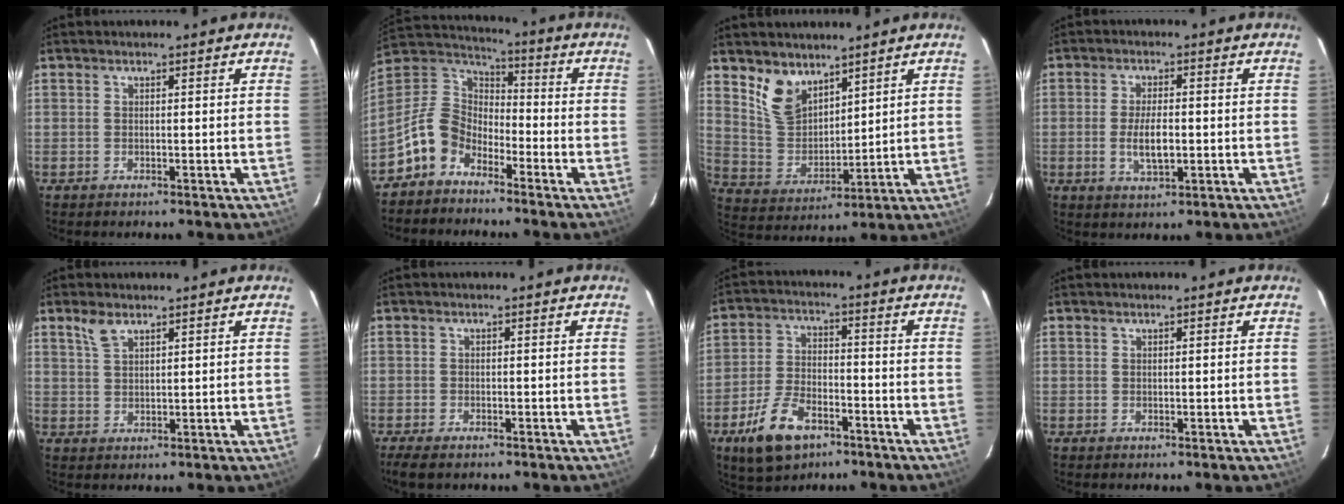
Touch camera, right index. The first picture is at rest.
{"total": 10.3, "force": [-7.0, 6.5, 3.8], "torque": [-0.086, 0.034, -0.152]}
{"total": 8.9, "force": [6.3, 5.0, 3.9], "torque": [-0.074, 0.003, 0.136]}
{"total": 5.7, "force": [-0.9, 2.1, 5.2], "torque": [-0.102, -0.004, -0.014]}
{"total": 3.3, "force": [2.3, 1.3, 1.8], "torque": [-0.037, 0.006, 0.049]}
{"total": 4.1, "force": [-3.1, 1.4, 2.3], "torque": [-0.056, -0.017, -0.056]}
{"total": 11.3, "force": [-6.6, 5.8, 7.0], "torque": [-0.159, -0.001, -0.118]}
{"total": 0.0}